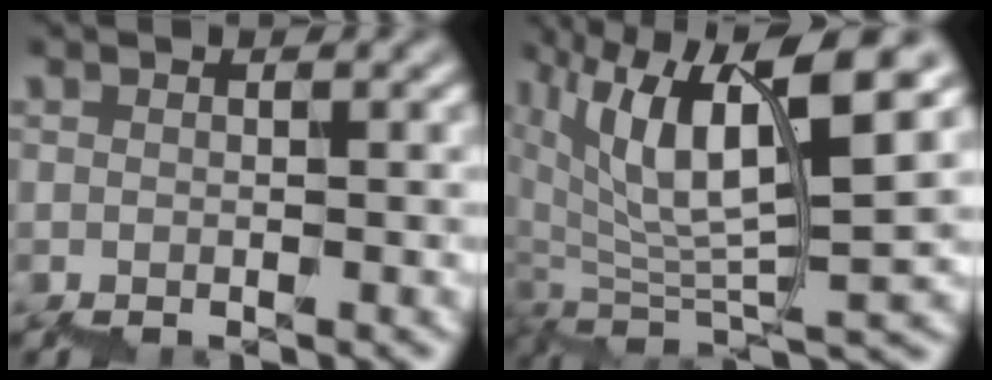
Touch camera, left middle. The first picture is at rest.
{"total": 10.6, "force": [5.1, 2.8, 8.8], "torque": [-0.176, 0.018, 0.098]}